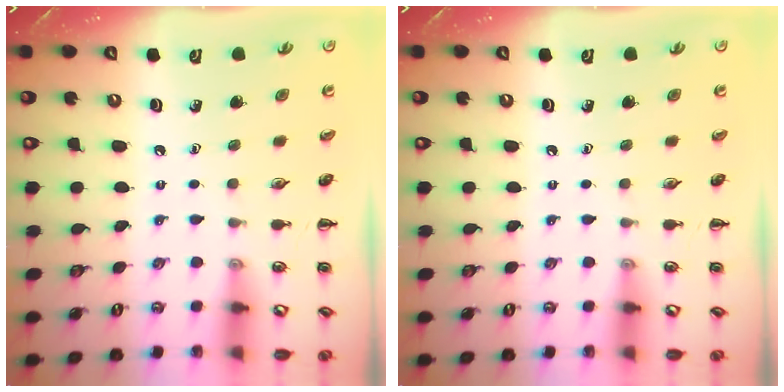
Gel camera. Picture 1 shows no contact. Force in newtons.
{"total": 0.0}